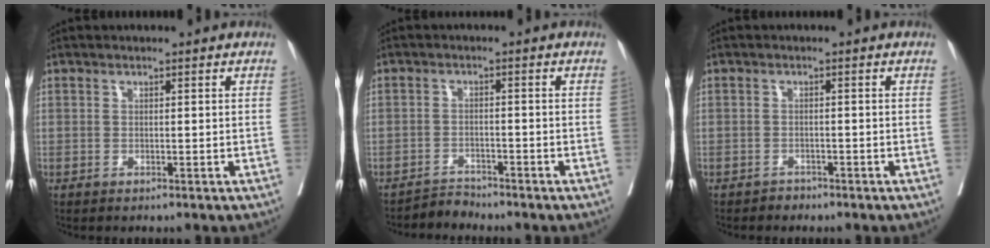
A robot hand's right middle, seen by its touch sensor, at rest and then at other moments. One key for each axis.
{"total": 2.4, "fx": -2.2, "fy": -0.1, "fz": -0.8, "tx": 0.018, "ty": -0.013, "tz": -0.038}
{"total": 1.1, "fx": -1.0, "fy": 0.5, "fz": -0.1, "tx": -0.003, "ty": 0.000, "tz": -0.020}